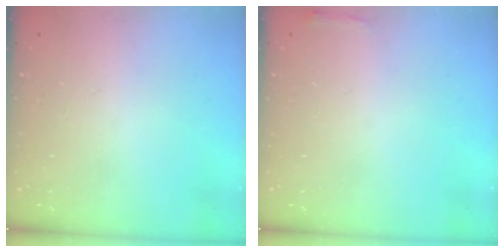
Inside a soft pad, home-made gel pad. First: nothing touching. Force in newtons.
{"total": 2.3, "press": 2.3, "slide": 0.5}